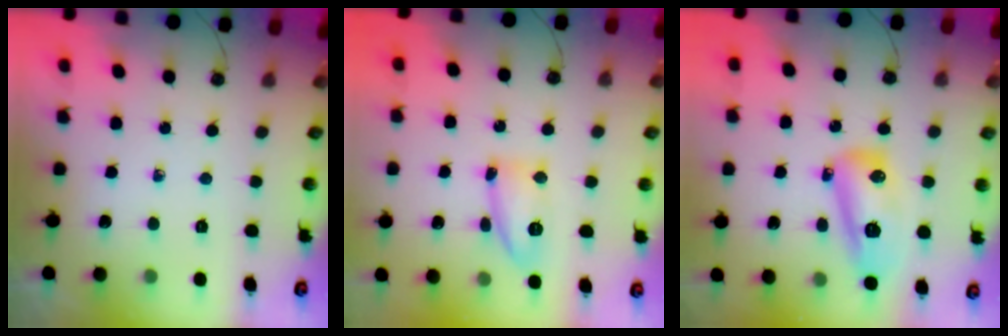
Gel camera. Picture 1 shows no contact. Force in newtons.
{"total": 10.6, "press": 10.4, "slide": 2.2}
{"total": 11.9, "press": 11.8, "slide": 1.0}